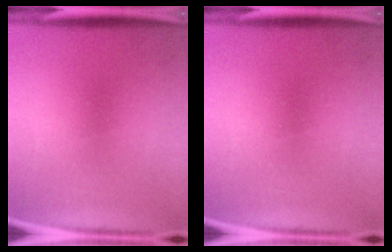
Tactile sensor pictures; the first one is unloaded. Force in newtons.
{"total": 0.0}